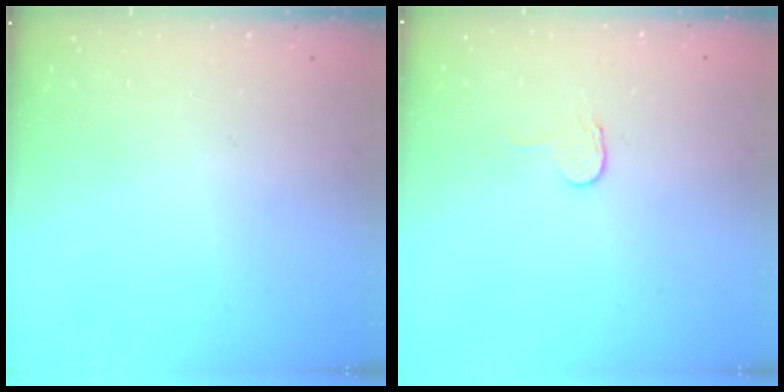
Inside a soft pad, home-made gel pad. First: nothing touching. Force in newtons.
{"total": 2.7, "press": 2.7, "slide": 0.2}